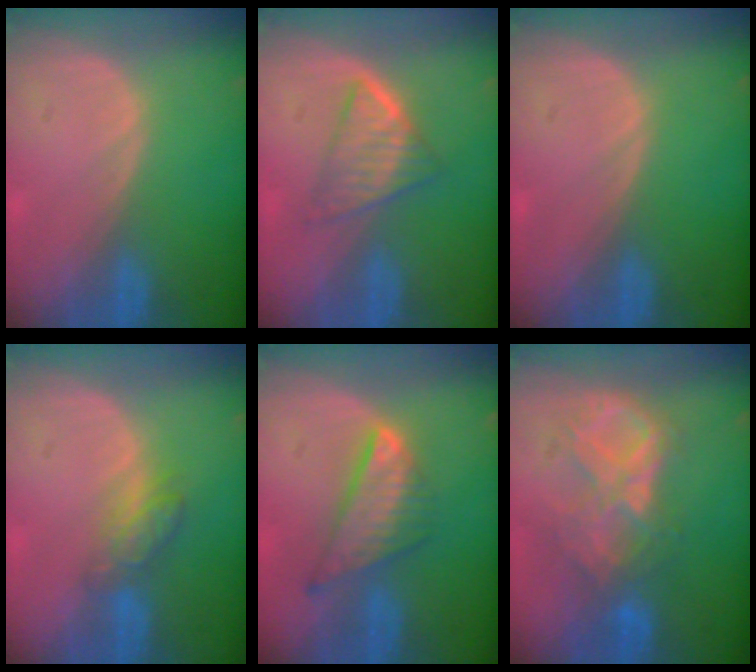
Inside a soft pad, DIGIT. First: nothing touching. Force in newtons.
{"total": 5.3, "press": 5.1, "slide": 1.6}
{"total": 0.0}
{"total": 4.1, "press": 4.1, "slide": 0.4}
{"total": 7.9, "press": 6.6, "slide": 4.3}
{"total": 8.8, "press": 7.7, "slide": 4.2}